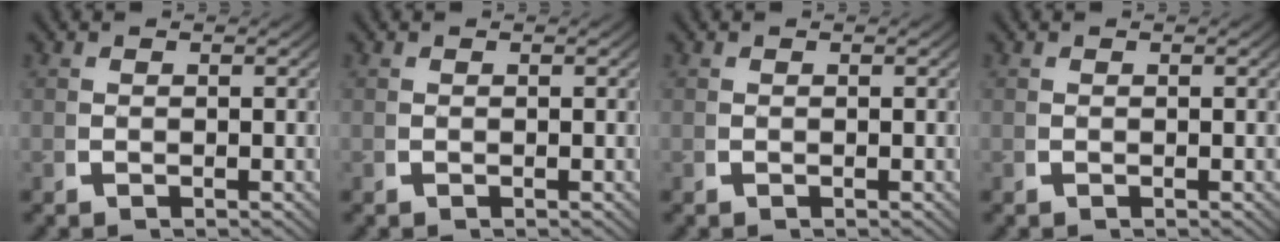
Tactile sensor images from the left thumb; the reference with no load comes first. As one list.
[{"total": 0.0}, {"total": 0.0}, {"total": 0.0}]